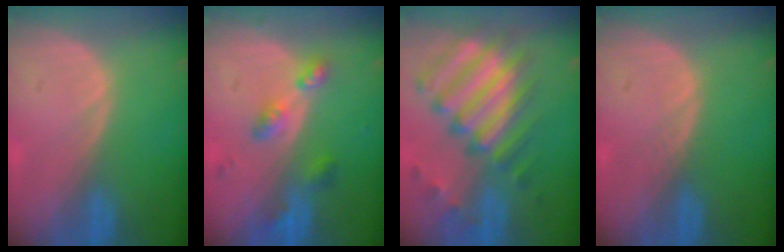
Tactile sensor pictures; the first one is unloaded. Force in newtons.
{"total": 5.2, "press": 4.8, "slide": 2.0}
{"total": 12.2, "press": 10.5, "slide": 6.1}
{"total": 0.6, "press": 0.6, "slide": 0.0}